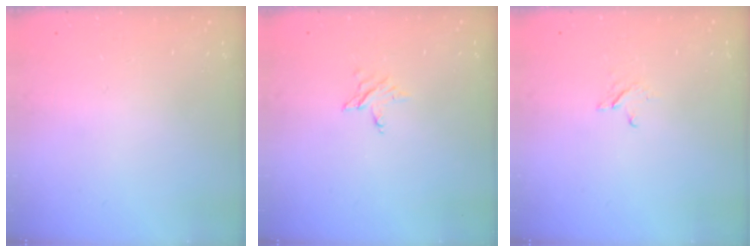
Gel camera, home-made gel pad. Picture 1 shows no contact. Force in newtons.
{"total": 2.8, "press": 2.8, "slide": 0.1}
{"total": 2.6, "press": 2.6, "slide": 0.3}